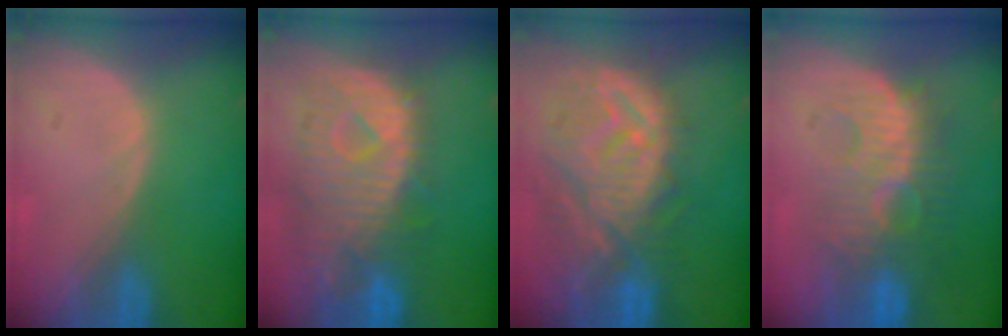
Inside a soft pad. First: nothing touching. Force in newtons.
{"total": 11.8, "press": 10.2, "slide": 6.0}
{"total": 12.4, "press": 11.0, "slide": 5.6}
{"total": 9.3, "press": 9.1, "slide": 1.9}